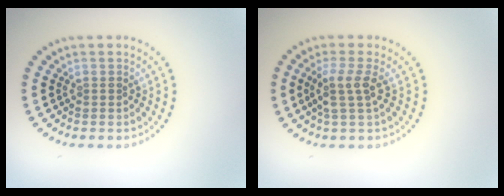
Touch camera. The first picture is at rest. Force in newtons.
{"total": 2.5, "press": 2.0, "slide": 1.6}